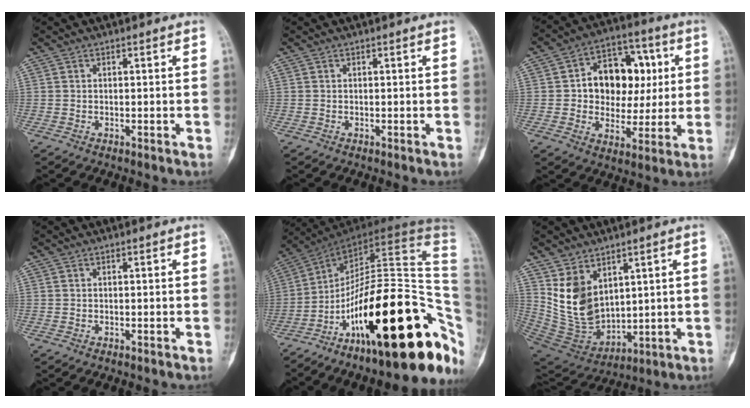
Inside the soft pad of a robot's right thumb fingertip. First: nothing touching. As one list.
[{"total": 0.0}, {"total": 15.4, "force": [2.2, 11.5, 10.1], "torque": [-0.095, 0.018, 0.034]}, {"total": 0.0}, {"total": 31.5, "force": [-10.0, 10.7, 27.9], "torque": [-0.326, 0.087, -0.151]}, {"total": 12.6, "force": [5.0, 8.3, 8.0], "torque": [-0.123, -0.036, 0.127]}]